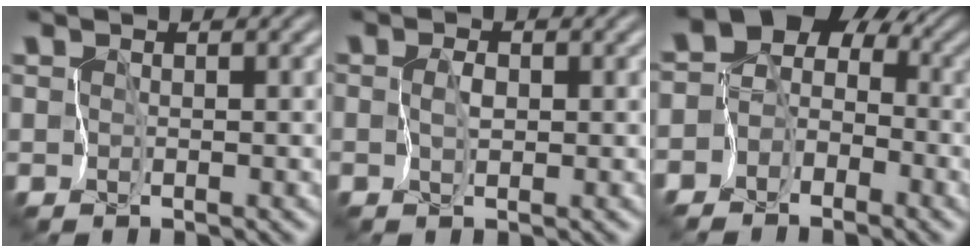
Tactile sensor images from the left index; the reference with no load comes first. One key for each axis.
{"total": 1.0, "fx": -0.1, "fy": 0.5, "fz": 0.9, "tx": -0.015, "ty": -0.001, "tz": -0.001}
{"total": 7.3, "fx": -2.7, "fy": 6.5, "fz": 1.6, "tx": -0.018, "ty": 0.011, "tz": -0.067}